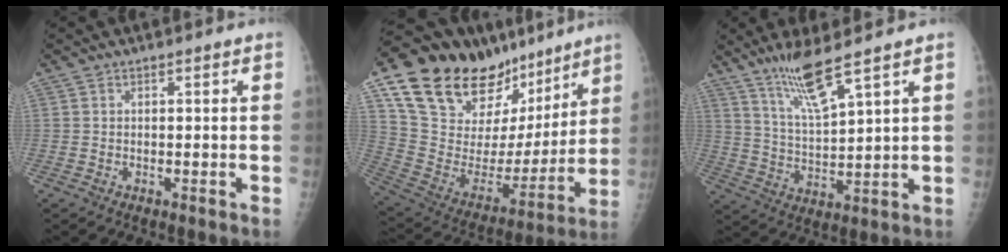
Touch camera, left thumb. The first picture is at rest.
{"total": 30.3, "force": [19.0, 15.4, 17.9], "torque": [-0.257, -0.030, 0.326]}
{"total": 9.2, "force": [6.7, 0.6, 6.3], "torque": [-0.124, -0.046, 0.141]}